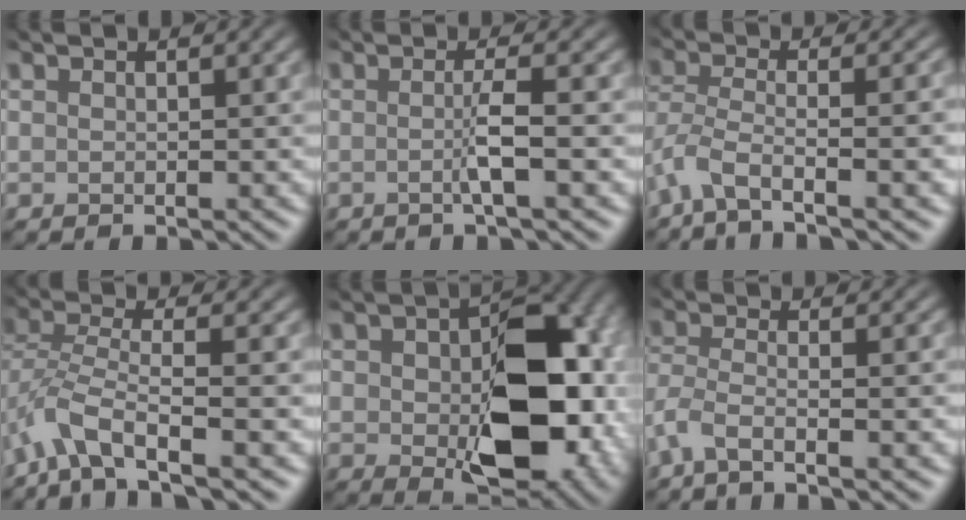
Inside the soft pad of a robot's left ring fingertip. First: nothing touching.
{"total": 2.3, "force": [-1.1, 0.3, 2.0], "torque": [-0.038, -0.008, -0.022]}
{"total": 7.1, "force": [-4.1, 2.4, 5.3], "torque": [-0.094, -0.004, -0.080]}
{"total": 4.7, "force": [-3.4, 1.2, 3.0], "torque": [-0.066, -0.005, -0.072]}
{"total": 12.7, "force": [-1.1, 7.7, 10.1], "torque": [-0.131, -0.013, -0.003]}
{"total": 4.0, "force": [-2.6, 1.1, 2.9], "torque": [-0.050, -0.013, -0.059]}